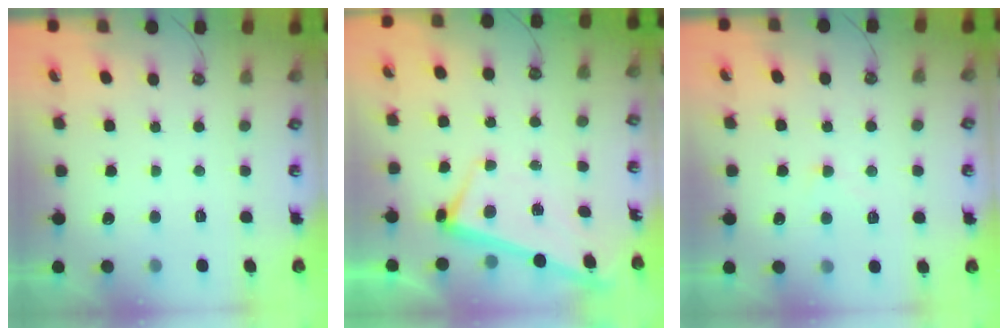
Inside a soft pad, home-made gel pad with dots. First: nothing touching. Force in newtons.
{"total": 2.7, "press": 2.7, "slide": 0.4}
{"total": 3.1, "press": 3.1, "slide": 0.3}